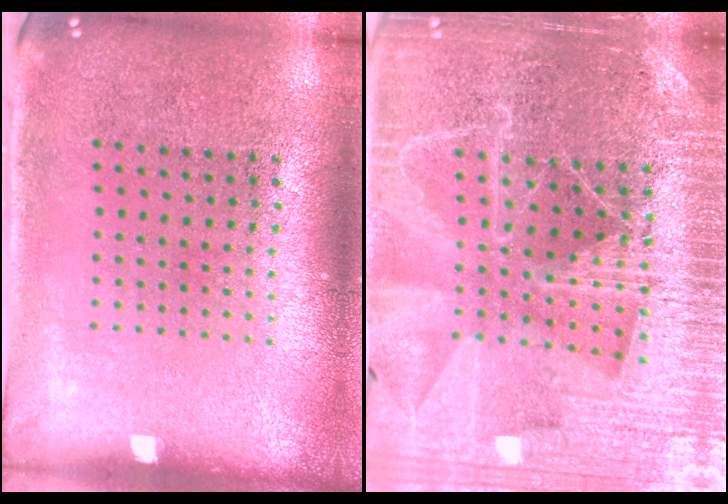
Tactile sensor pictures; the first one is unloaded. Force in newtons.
{"total": 4.7, "press": 4.3, "slide": 1.9}